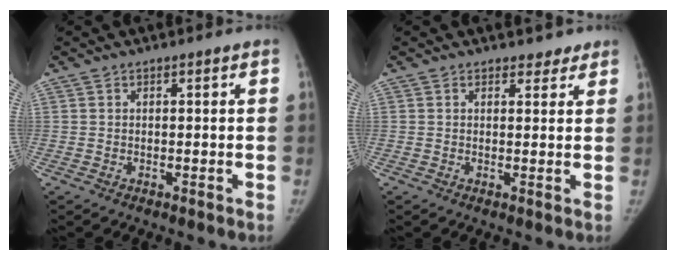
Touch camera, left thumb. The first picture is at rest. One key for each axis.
{"total": 2.5, "fx": 2.0, "fy": 1.5, "fz": 0.5, "tx": 0.018, "ty": -0.011, "tz": 0.022}